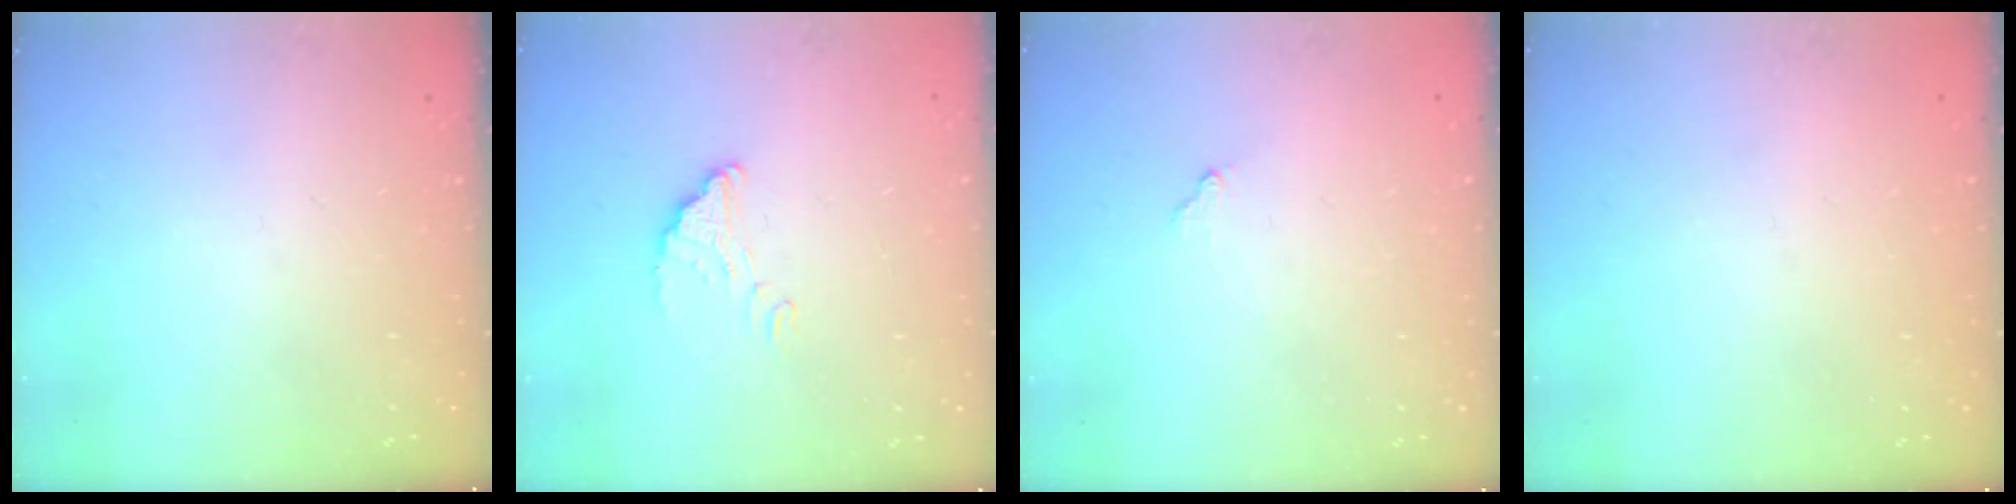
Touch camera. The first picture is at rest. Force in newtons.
{"total": 1.8, "press": 1.8, "slide": 0.0}
{"total": 4.8, "press": 4.7, "slide": 0.2}
{"total": 2.3, "press": 2.3, "slide": 0.1}